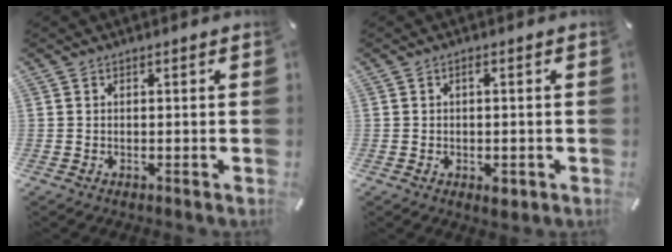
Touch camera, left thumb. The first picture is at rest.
{"total": 2.7, "force": [-0.6, 1.6, 2.1], "torque": [-0.038, 0.006, -0.010]}